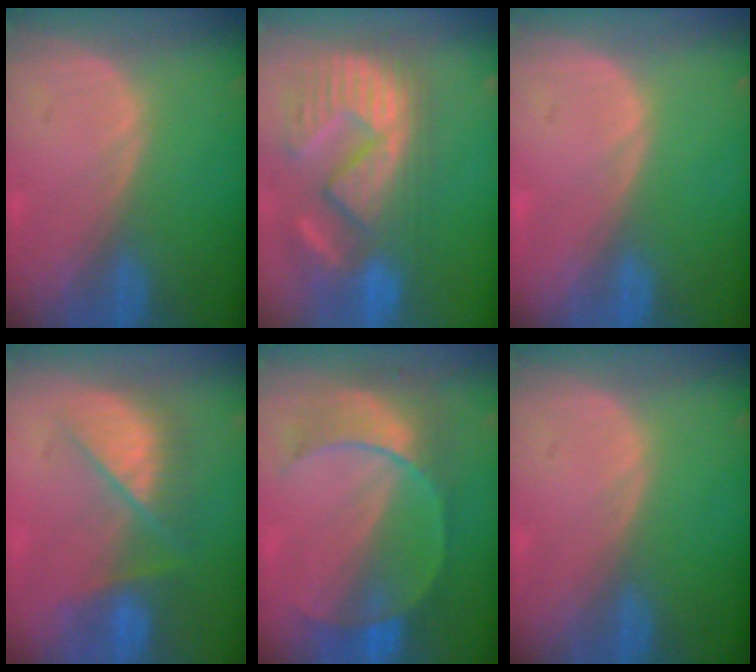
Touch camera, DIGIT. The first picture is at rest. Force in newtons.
{"total": 12.7, "press": 11.9, "slide": 4.5}
{"total": 0.0}
{"total": 7.3, "press": 7.2, "slide": 0.6}
{"total": 7.9, "press": 7.8, "slide": 1.3}
{"total": 0.0}